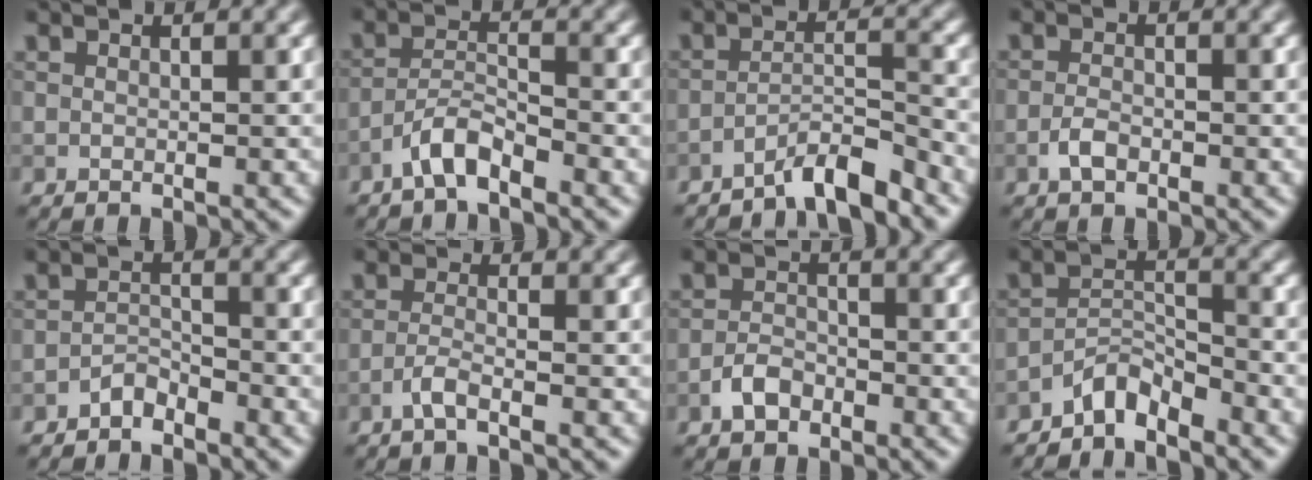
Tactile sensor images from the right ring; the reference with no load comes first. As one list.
[{"total": 2.9, "force": [-2.3, 0.6, 1.7], "torque": [-0.031, 0.011, -0.049]}, {"total": 4.0, "force": [-3.4, 0.5, 2.0], "torque": [-0.030, 0.009, -0.070]}, {"total": 1.7, "force": [-0.9, 0.8, 1.2], "torque": [-0.024, 0.001, -0.021]}, {"total": 1.7, "force": [-1.5, 0.6, 0.5], "torque": [-0.007, 0.008, -0.031]}, {"total": 1.7, "force": [-1.0, 0.3, 1.3], "torque": [-0.029, 0.005, -0.027]}, {"total": 2.2, "force": [-1.4, 1.2, 1.1], "torque": [-0.020, 0.005, -0.031]}, {"total": 3.0, "force": [-2.8, 0.7, 1.0], "torque": [-0.015, 0.012, -0.058]}]